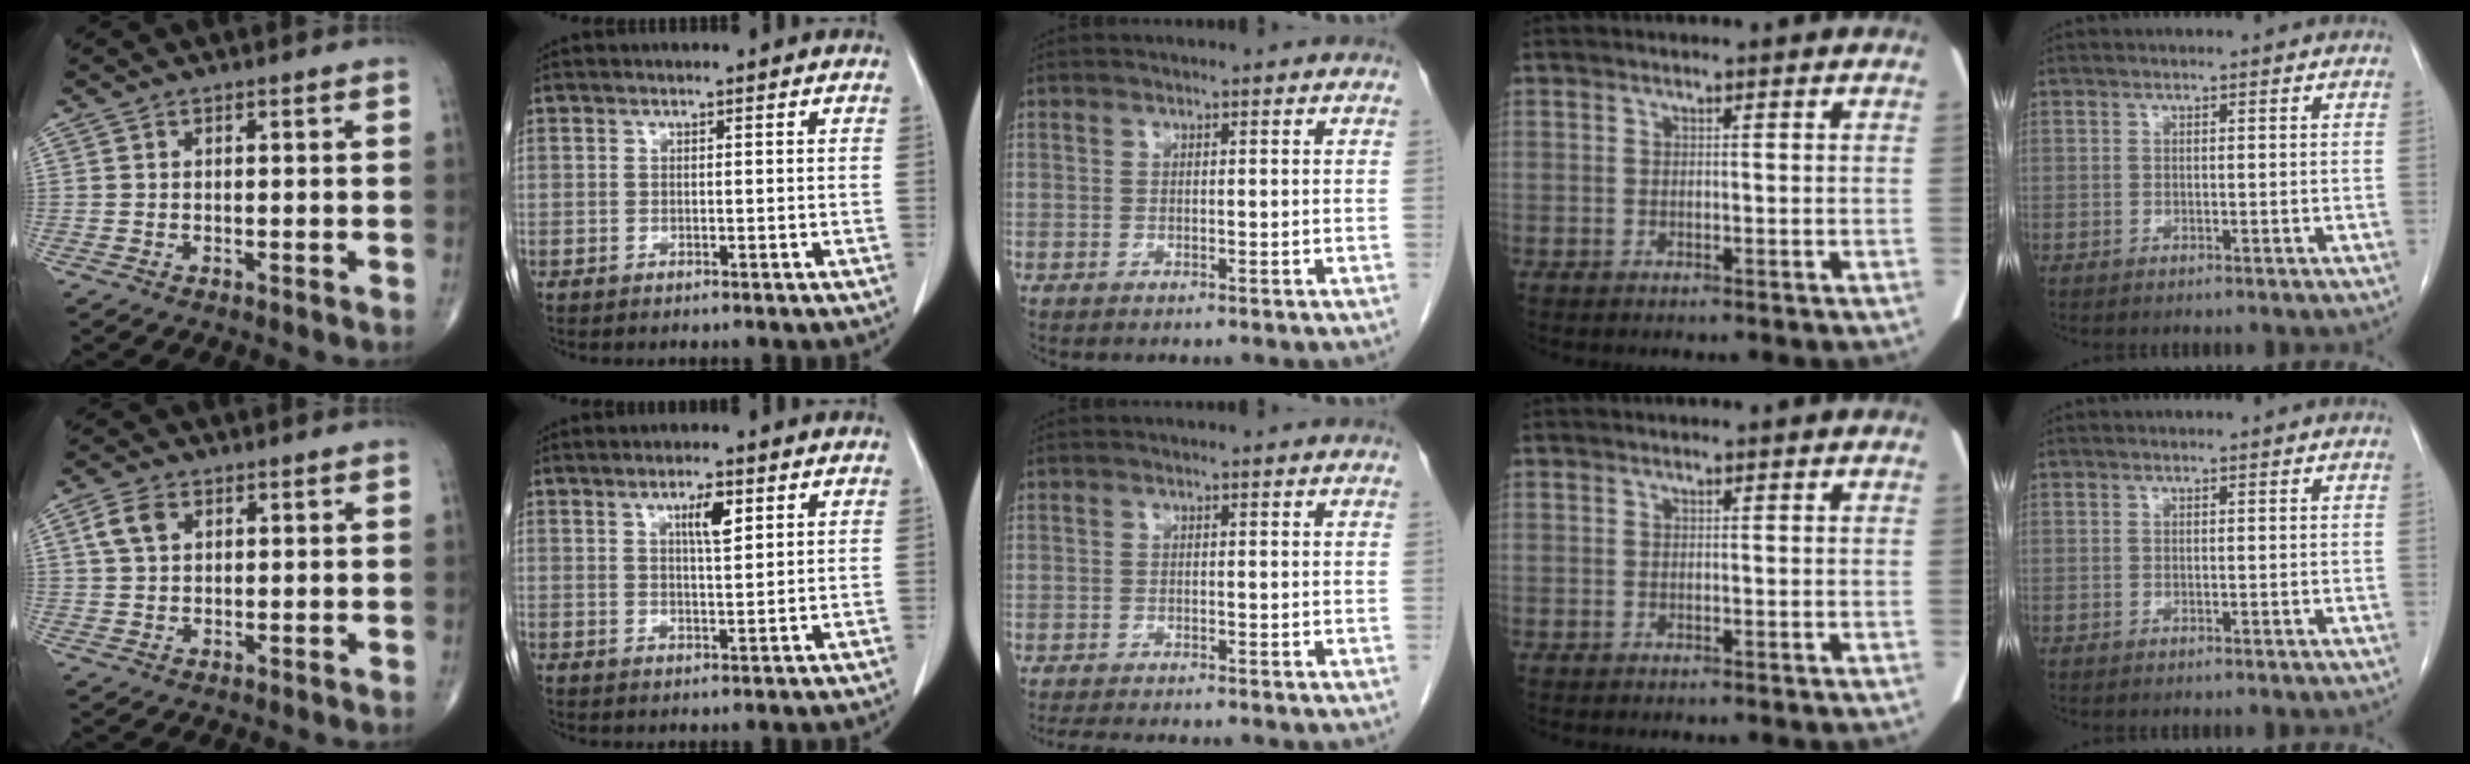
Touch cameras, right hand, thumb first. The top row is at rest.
{"thumb": {"total": 4.3, "force": [1.6, 2.8, 2.8], "torque": [-0.058, 0.005, 0.031]}, "index": {"total": 4.0, "force": [1.8, 0.8, 3.5], "torque": [-0.059, -0.001, 0.032]}, "middle": {"total": 6.0, "force": [-5.4, 0.7, 2.6], "torque": [-0.039, -0.015, -0.081]}}